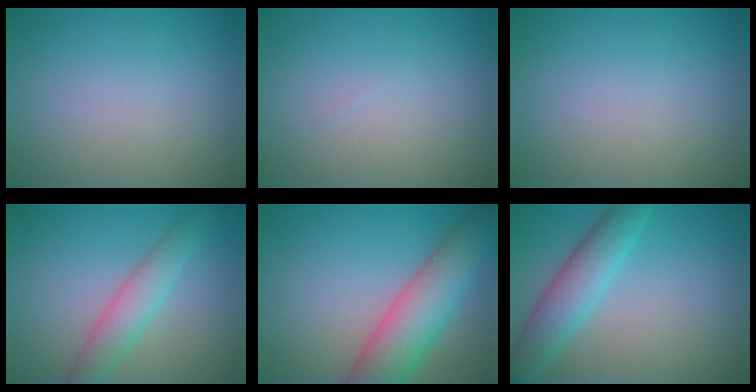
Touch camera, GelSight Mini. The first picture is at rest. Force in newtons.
{"total": 0.0}
{"total": 0.0}
{"total": 3.2, "press": 3.2, "slide": 0.1}
{"total": 7.5, "press": 7.5, "slide": 0.3}
{"total": 4.4, "press": 4.4, "slide": 0.2}